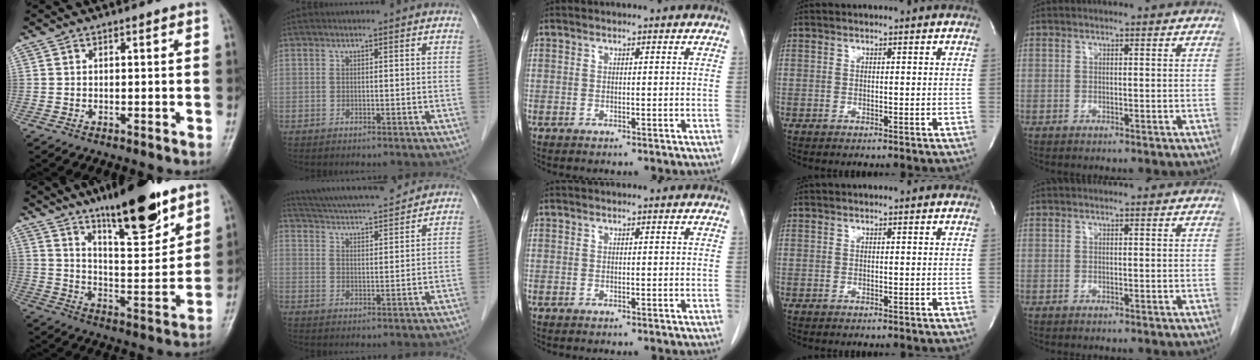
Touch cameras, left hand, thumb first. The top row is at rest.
{"thumb": {"total": 18.1, "force": [12.5, 5.0, 12.1], "torque": [-0.153, -0.075, 0.205]}, "index": {"total": 14.8, "force": [13.8, 1.5, 5.2], "torque": [-0.097, 0.027, 0.212]}}